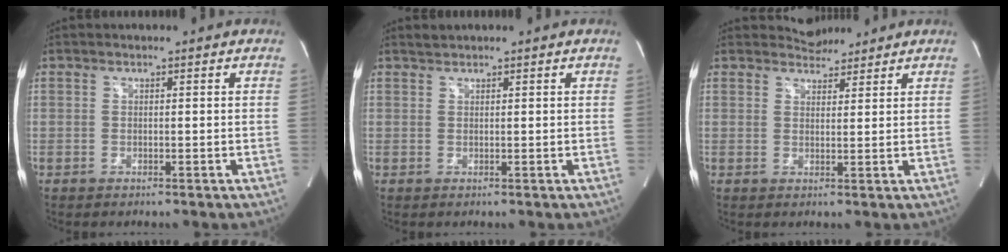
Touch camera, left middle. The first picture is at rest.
{"total": 0.8, "force": [0.8, 0.1, 0.0], "torque": [-0.008, 0.007, 0.020]}
{"total": 3.2, "force": [3.0, 0.9, -0.1], "torque": [-0.004, 0.008, 0.050]}